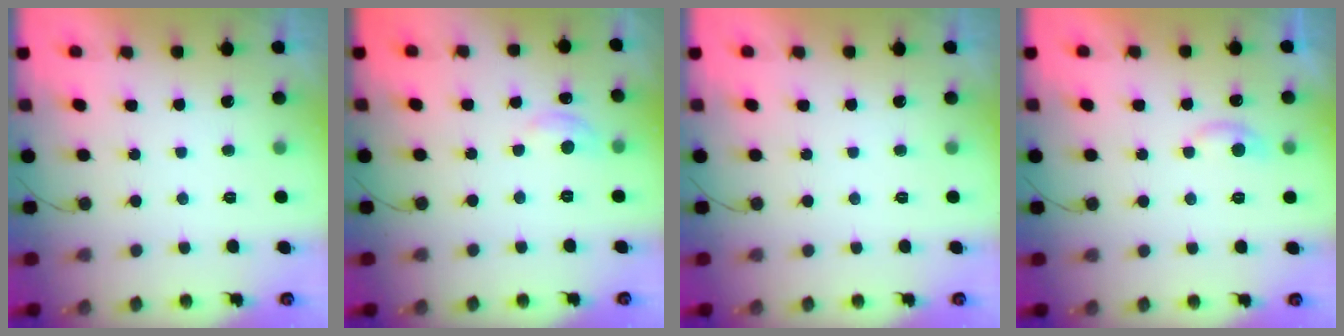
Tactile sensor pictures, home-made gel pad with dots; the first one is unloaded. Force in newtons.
{"total": 6.2, "press": 6.2, "slide": 0.5}
{"total": 0.0}
{"total": 5.9, "press": 5.9, "slide": 0.6}